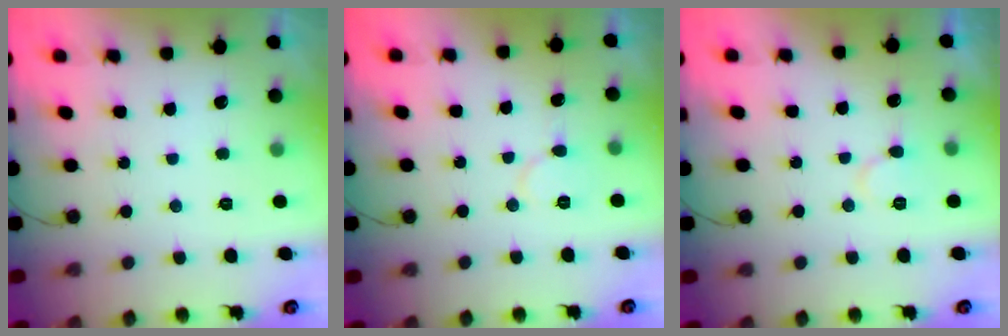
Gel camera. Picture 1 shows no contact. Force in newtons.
{"total": 3.8, "press": 3.8, "slide": 0.5}
{"total": 7.1, "press": 7.1, "slide": 0.6}